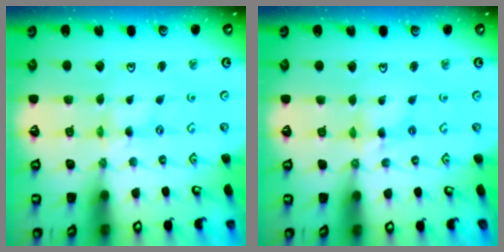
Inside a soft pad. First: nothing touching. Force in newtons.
{"total": 2.7, "press": 2.7, "slide": 0.2}